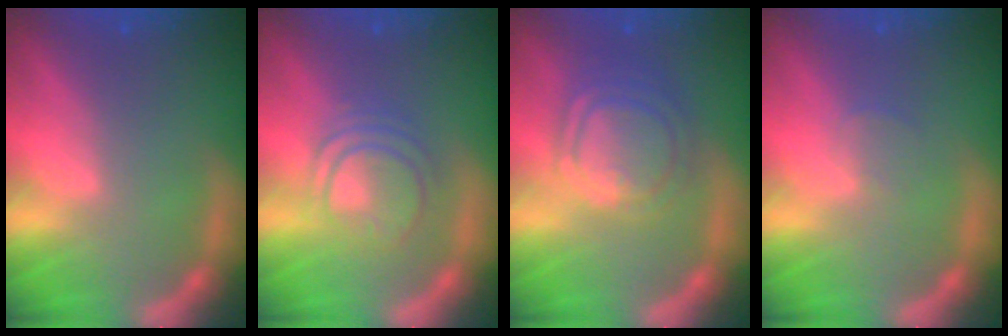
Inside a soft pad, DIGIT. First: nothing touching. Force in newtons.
{"total": 5.0}
{"total": 7.0}
{"total": 1.0}